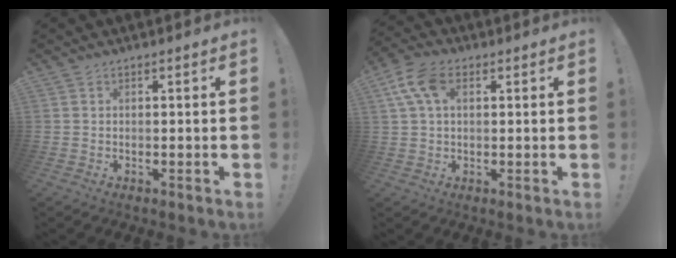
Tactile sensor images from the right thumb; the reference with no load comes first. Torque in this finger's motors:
{"motor_torque": [0.26, 1.38, 0.10, 0.03, 0.05]}